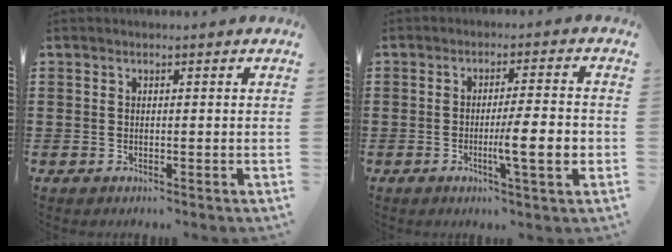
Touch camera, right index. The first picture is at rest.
{"total": 8.0, "force": [-1.8, 0.9, 7.8], "torque": [-0.117, -0.009, -0.030]}